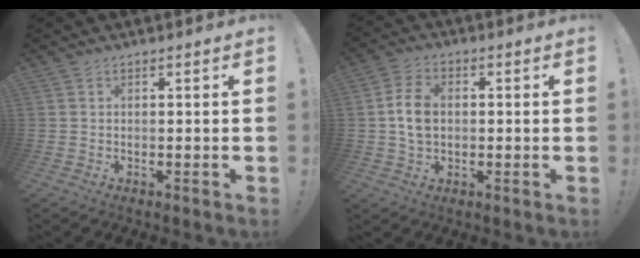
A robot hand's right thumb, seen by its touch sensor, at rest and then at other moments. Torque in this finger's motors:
{"motor_torque": [-0.08, 0.43, 0.21, 0.44, -0.01]}